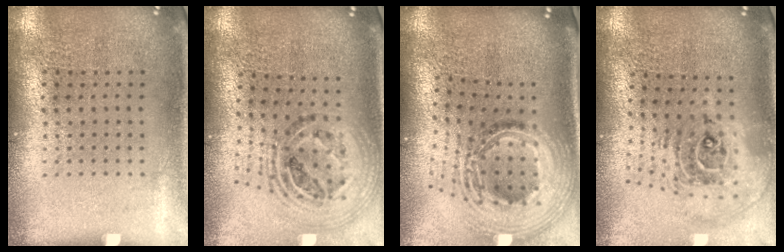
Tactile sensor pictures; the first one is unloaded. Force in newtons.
{"total": 1.7, "press": 1.5, "slide": 0.8}
{"total": 3.0, "press": 2.1, "slide": 2.1}
{"total": 2.4, "press": 1.7, "slide": 1.7}